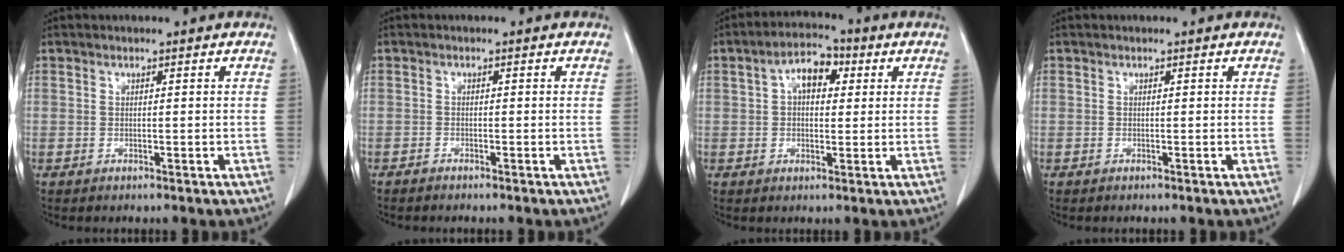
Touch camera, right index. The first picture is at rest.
{"total": 0.9, "force": [-0.8, 0.2, 0.3], "torque": [-0.006, 0.000, -0.015]}
{"total": 6.2, "force": [1.7, 3.5, 4.8], "torque": [-0.087, 0.025, 0.025]}
{"total": 0.0}